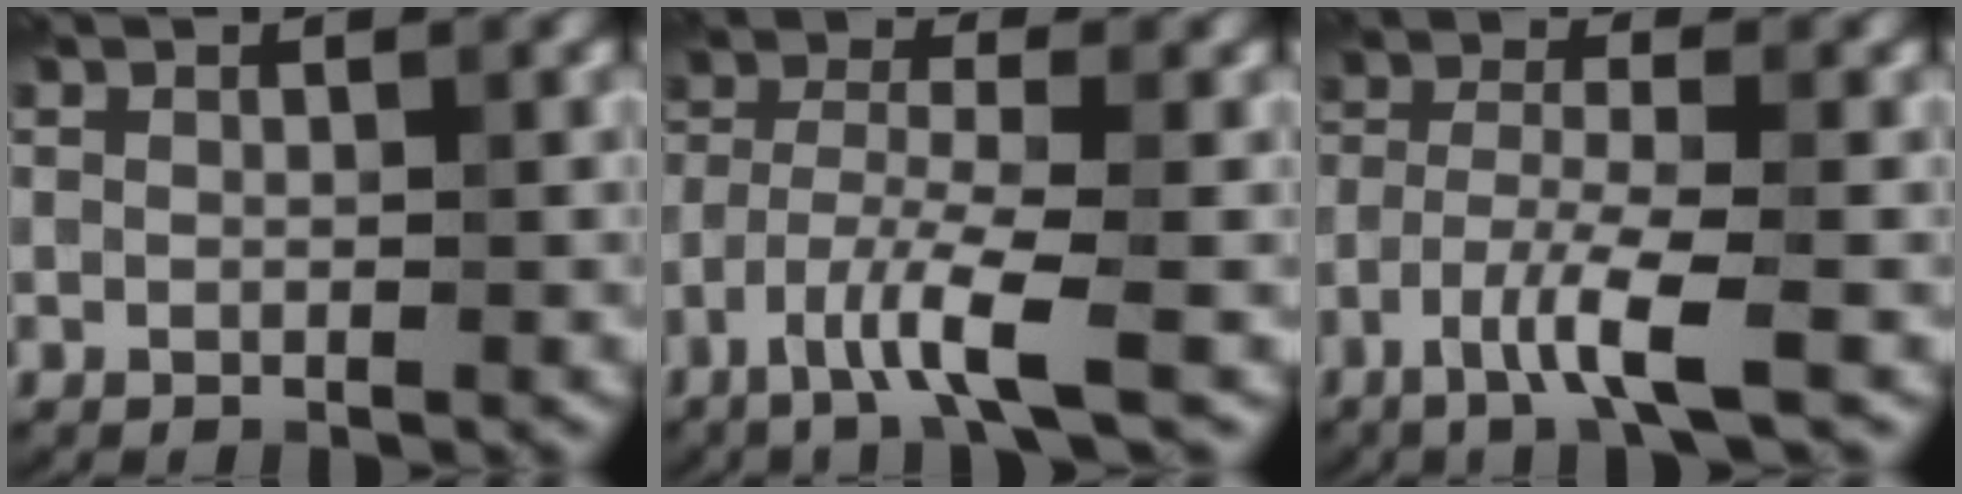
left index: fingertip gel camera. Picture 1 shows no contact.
{"total": 4.9, "force": [-2.8, 0.9, 3.9], "torque": [-0.079, -0.004, -0.065]}
{"total": 4.4, "force": [-2.4, 0.7, 3.6], "torque": [-0.070, -0.001, -0.055]}